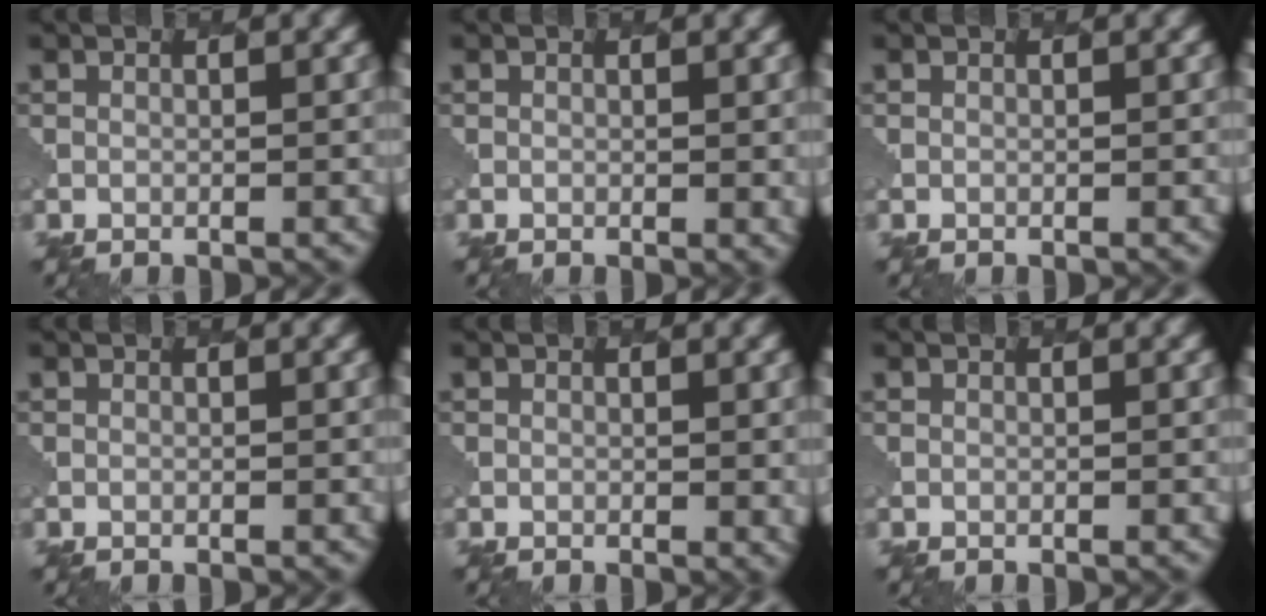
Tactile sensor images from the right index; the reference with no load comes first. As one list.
[{"total": 1.2, "force": [0.2, 0.5, 1.1], "torque": [-0.012, -0.005, 0.003]}, {"total": 0.0}, {"total": 0.0}, {"total": 1.5, "force": [0.2, 0.7, 1.3], "torque": [-0.015, -0.006, 0.004]}, {"total": 0.0}]